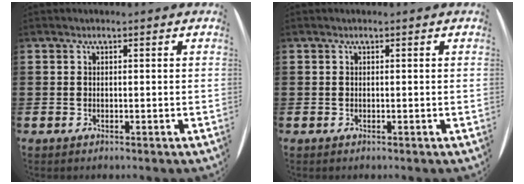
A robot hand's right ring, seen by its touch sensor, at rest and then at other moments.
{"total": 0.0}